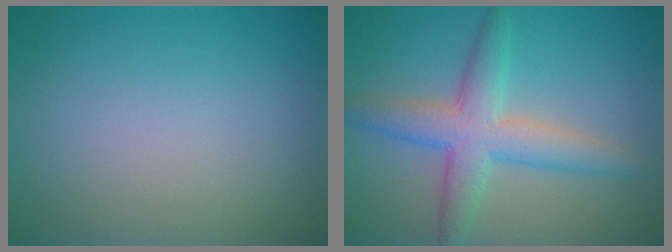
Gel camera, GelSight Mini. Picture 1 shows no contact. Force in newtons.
{"total": 5.2, "press": 5.2, "slide": 0.1}